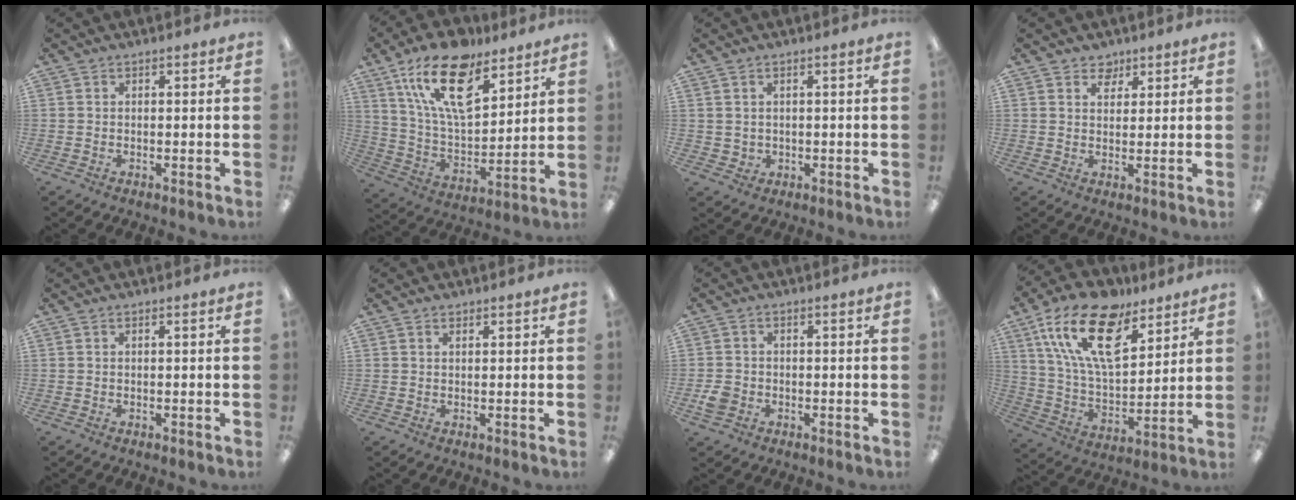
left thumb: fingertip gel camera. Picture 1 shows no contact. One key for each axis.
{"total": 19.8, "fx": 12.4, "fy": 8.9, "fz": 12.6, "tx": -0.228, "ty": -0.055, "tz": 0.220}
{"total": 1.6, "fx": 0.8, "fy": 1.3, "fz": 0.2, "tx": -0.007, "ty": -0.003, "tz": 0.013}
{"total": 3.5, "fx": 2.7, "fy": 2.2, "fz": 0.5, "tx": 0.007, "ty": -0.017, "tz": 0.046}
{"total": 0.0}
{"total": 0.7, "fx": 0.5, "fy": 0.3, "fz": 0.4, "tx": -0.009, "ty": -0.001, "tz": 0.009}
{"total": 3.3, "fx": -1.4, "fy": 2.6, "fz": 1.4, "tx": -0.027, "ty": 0.002, "tz": -0.026}
{"total": 21.1, "fx": 12.3, "fy": 9.9, "fz": 13.9, "tx": -0.264, "ty": -0.050, "tz": 0.220}